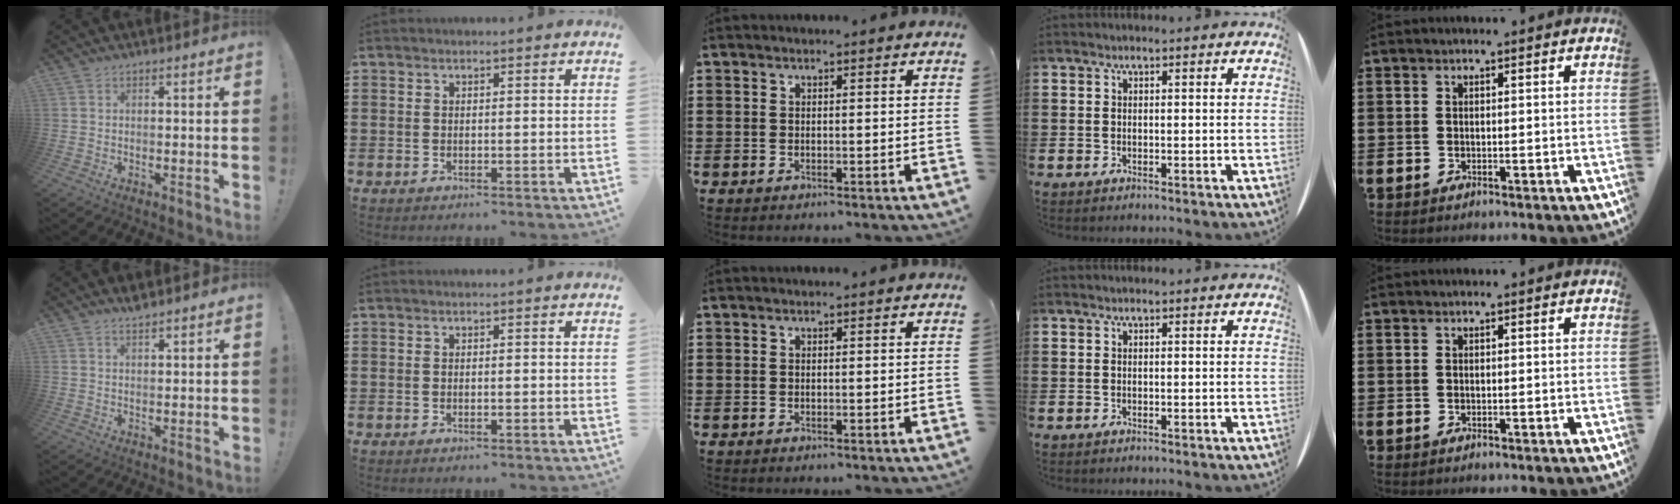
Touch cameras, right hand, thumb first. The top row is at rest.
{"thumb": {"total": 2.3, "force": [2.1, 0.3, 0.8], "torque": [-0.019, -0.012, 0.039]}, "index": {"total": 0.6, "force": [-0.1, 0.1, 0.6], "torque": [-0.011, -0.002, -0.001]}}